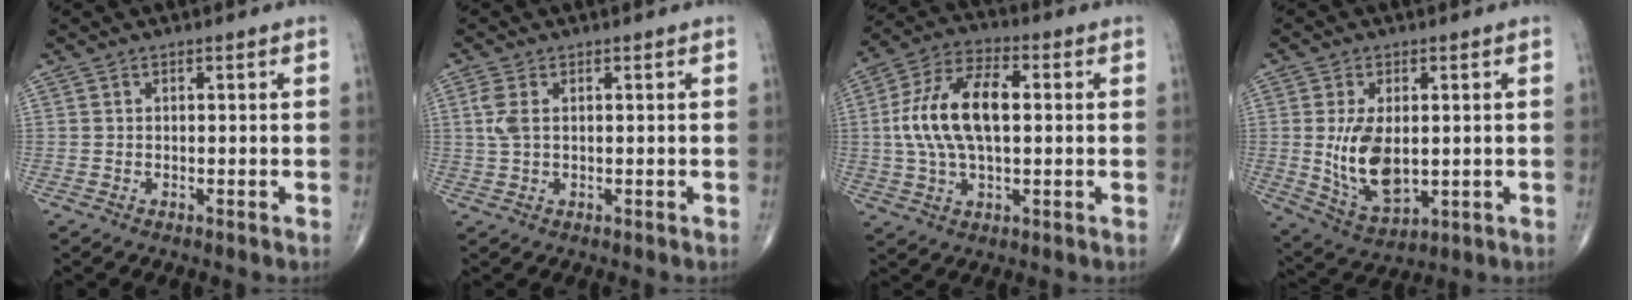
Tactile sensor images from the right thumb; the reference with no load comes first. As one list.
[{"total": 3.3, "force": [0.7, 1.7, 2.7], "torque": [-0.077, 0.006, 0.015]}, {"total": 15.1, "force": [1.1, 7.7, 12.9], "torque": [-0.257, 0.023, 0.016]}, {"total": 11.3, "force": [0.2, 6.2, 9.4], "torque": [-0.172, -0.016, 0.020]}]